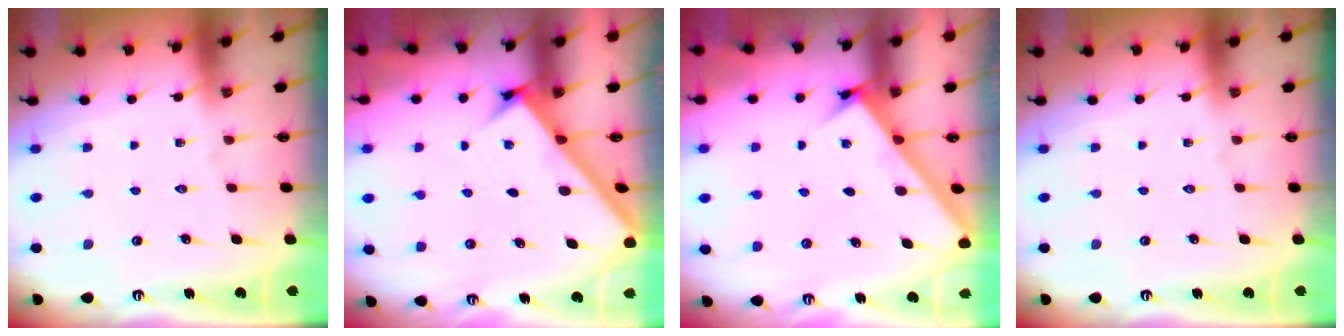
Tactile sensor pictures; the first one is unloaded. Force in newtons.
{"total": 2.8, "press": 2.8, "slide": 0.3}
{"total": 3.1, "press": 3.1, "slide": 0.2}
{"total": 0.0}